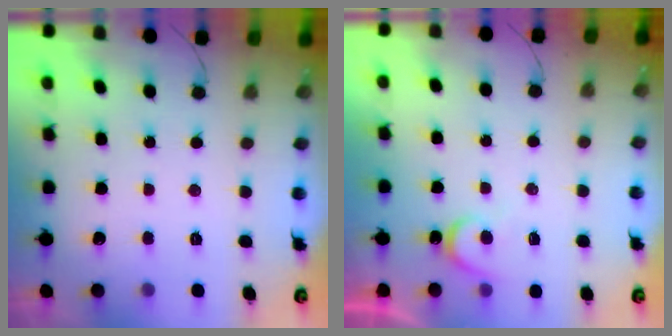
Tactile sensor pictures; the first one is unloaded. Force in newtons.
{"total": 5.1, "press": 5.0, "slide": 0.4}